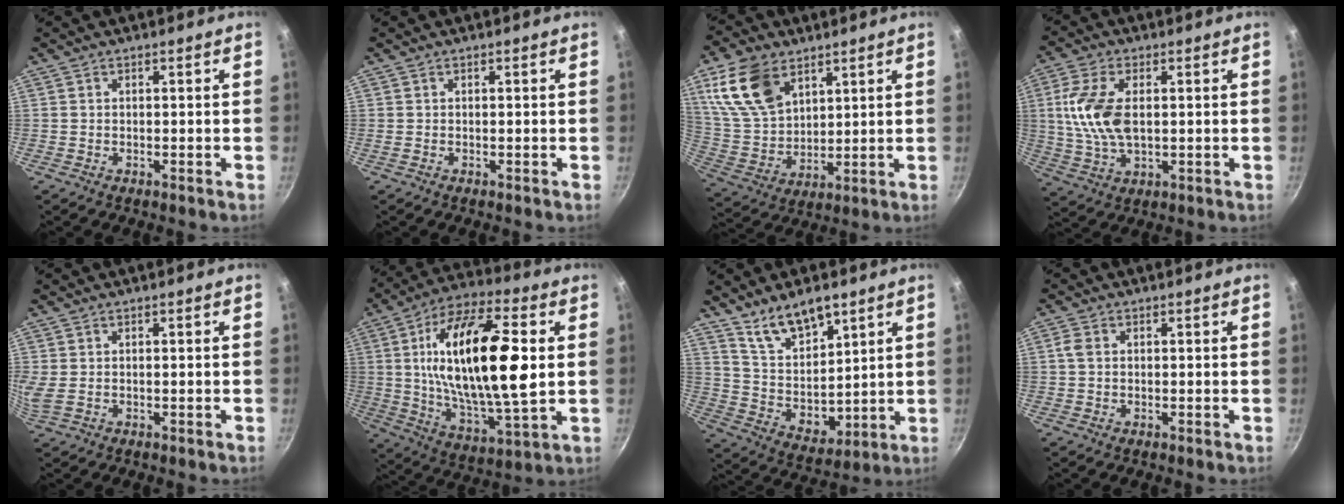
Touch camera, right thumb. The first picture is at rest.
{"total": 0.0}
{"total": 15.3, "force": [7.8, 9.5, 9.1], "torque": [-0.156, -0.028, 0.165]}
{"total": 10.9, "force": [1.3, 5.9, 9.1], "torque": [-0.183, -0.001, 0.027]}
{"total": 3.1, "force": [0.2, 1.4, 2.7], "torque": [-0.065, 0.001, 0.007]}
{"total": 26.0, "force": [3.4, 9.8, 23.8], "torque": [-0.419, -0.005, 0.054]}
{"total": 13.6, "force": [8.8, 7.3, 7.5], "torque": [-0.085, -0.072, 0.171]}
{"total": 1.8, "force": [0.2, 1.4, 1.2], "torque": [-0.024, 0.003, 0.004]}